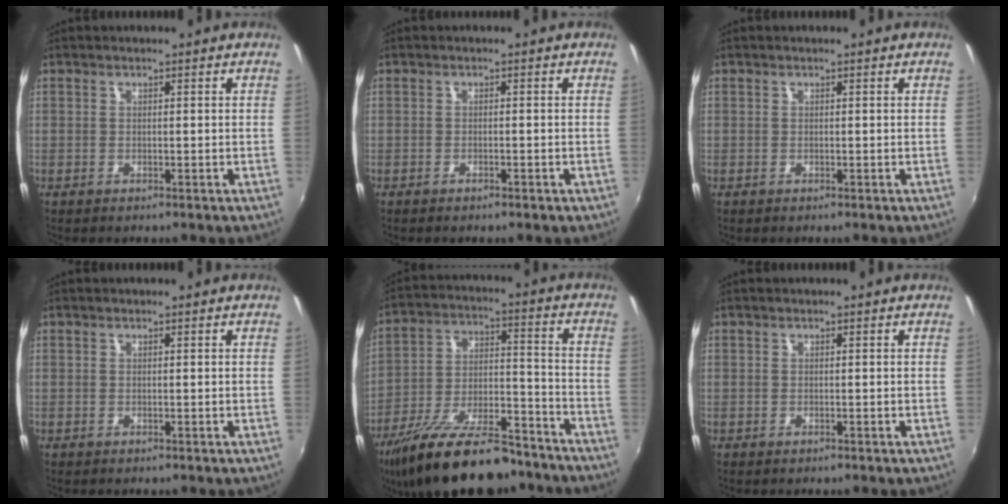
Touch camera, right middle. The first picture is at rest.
{"total": 0.9, "force": [-0.7, 0.3, 0.5], "torque": [-0.006, -0.001, -0.010]}
{"total": 0.0}
{"total": 0.0}
{"total": 22.6, "force": [-17.0, 7.6, 12.7], "torque": [-0.229, -0.013, -0.260]}
{"total": 0.0}